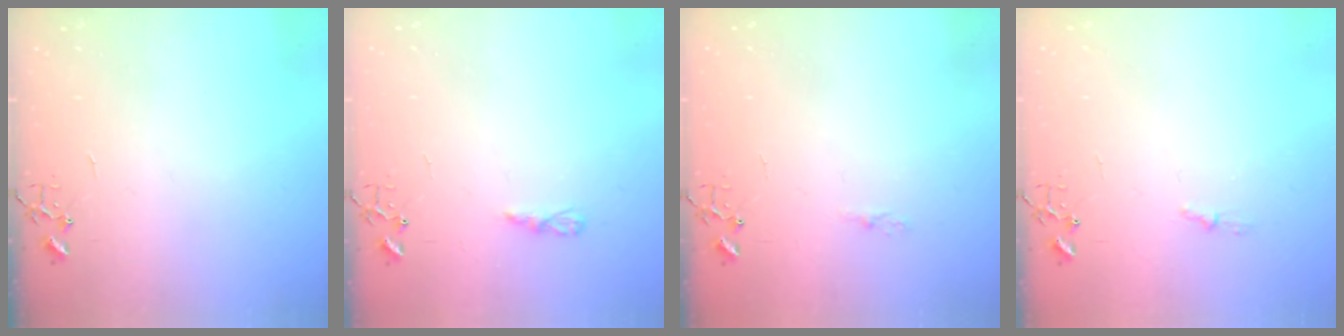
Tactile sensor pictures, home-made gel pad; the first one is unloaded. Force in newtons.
{"total": 3.5, "press": 3.5, "slide": 0.4}
{"total": 3.3, "press": 3.3, "slide": 0.4}
{"total": 3.8, "press": 3.7, "slide": 0.5}